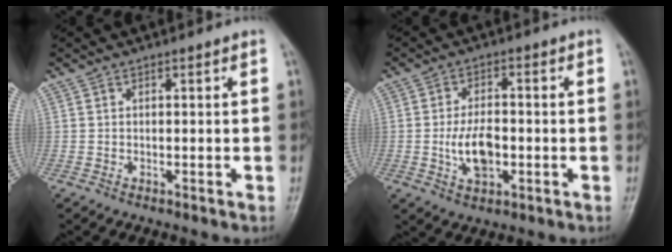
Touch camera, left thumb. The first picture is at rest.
{"total": 7.3, "force": [-1.3, 4.2, 5.8], "torque": [-0.098, 0.005, -0.023]}